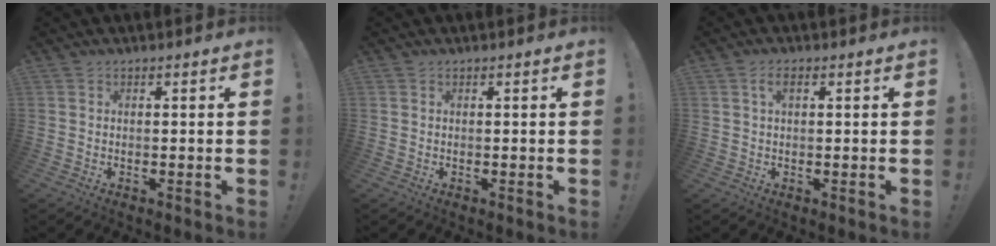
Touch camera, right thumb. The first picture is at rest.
{"total": 0.0}
{"total": 2.6, "force": [0.7, 1.1, 2.2], "torque": [-0.036, 0.004, 0.010]}